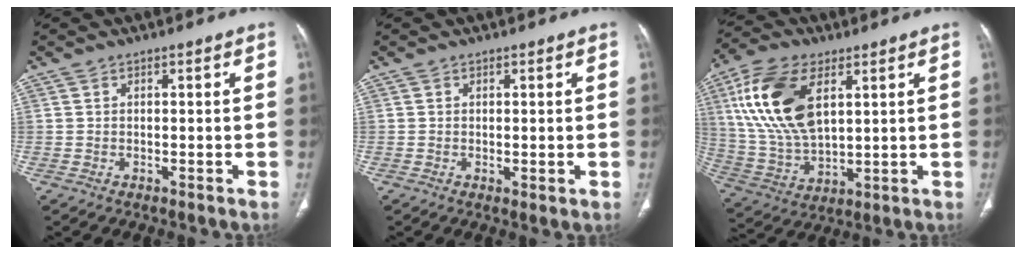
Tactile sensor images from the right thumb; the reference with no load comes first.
{"total": 1.1, "force": [-0.1, 0.4, 1.0], "torque": [-0.021, -0.007, 0.001]}
{"total": 18.1, "force": [6.1, 9.5, 14.1], "torque": [-0.277, -0.014, 0.122]}